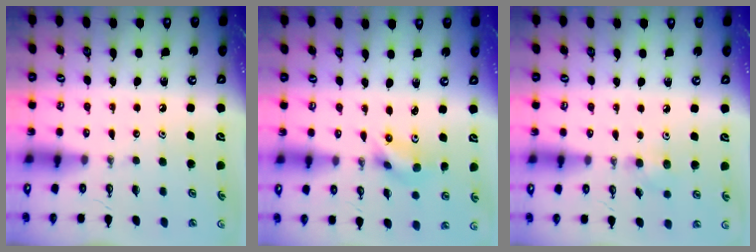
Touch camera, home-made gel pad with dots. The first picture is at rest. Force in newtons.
{"total": 5.9, "press": 3.3, "slide": 4.9}
{"total": 5.5, "press": 5.3, "slide": 1.3}